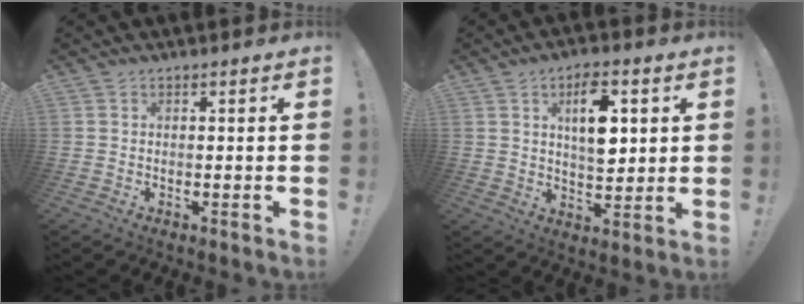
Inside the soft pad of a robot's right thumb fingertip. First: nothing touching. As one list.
[{"total": 11.2, "force": [3.8, 5.4, 9.1], "torque": [-0.137, -0.003, 0.064]}]